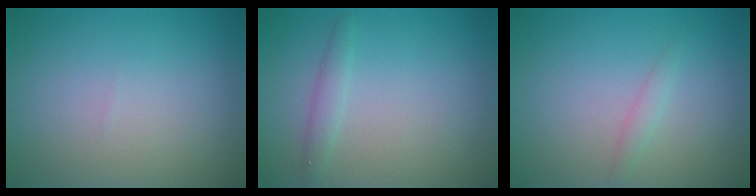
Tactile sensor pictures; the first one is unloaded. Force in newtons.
{"total": 1.3, "press": 1.3, "slide": 0.1}
{"total": 1.0, "press": 1.0, "slide": 0.1}